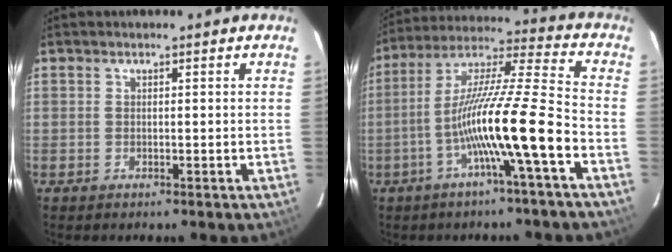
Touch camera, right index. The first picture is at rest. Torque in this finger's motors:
{"motor_torque": [1.26, -0.88, 1.05, 0.21]}